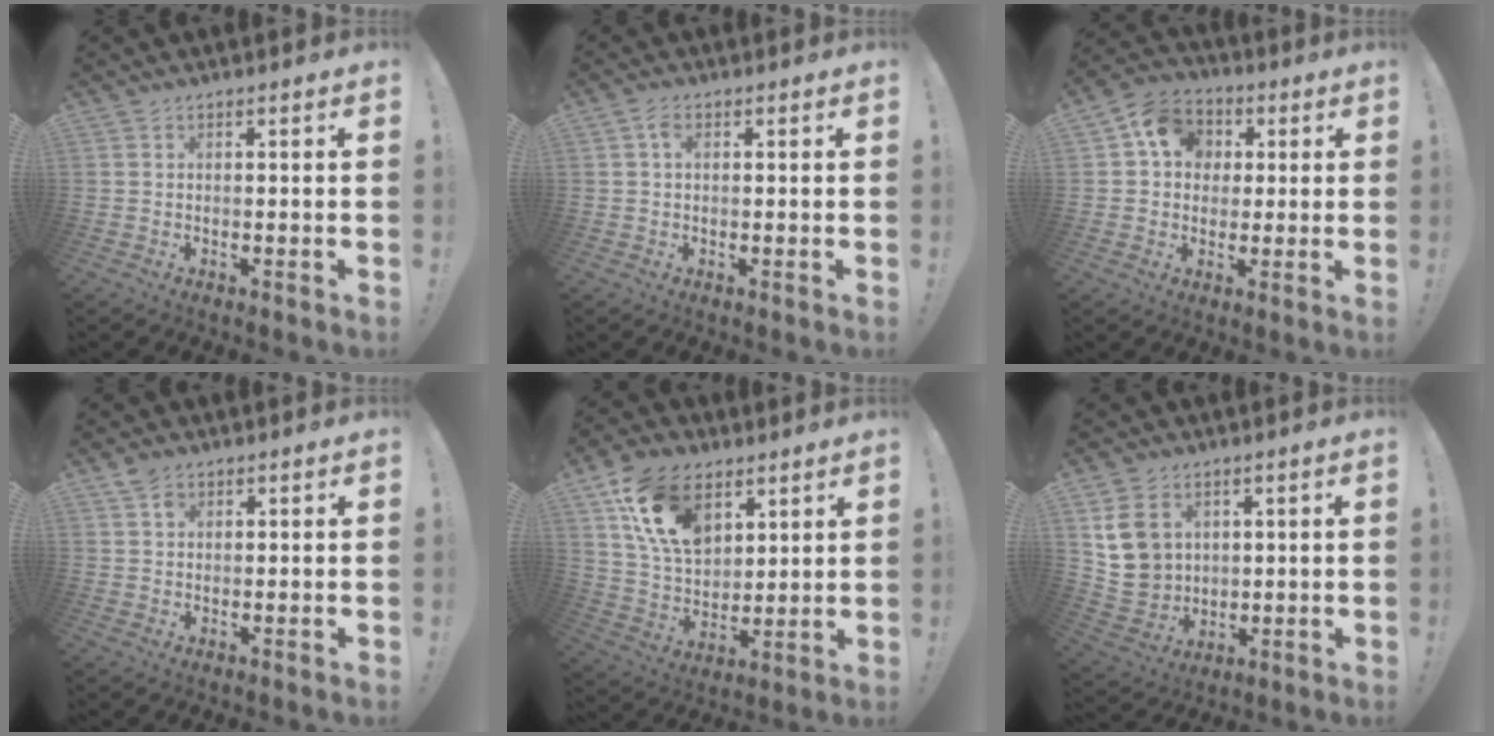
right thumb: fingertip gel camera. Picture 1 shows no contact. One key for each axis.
{"total": 2.6, "fx": 0.9, "fy": 1.6, "fz": 1.8, "tx": -0.039, "ty": 0.006, "tz": 0.015}
{"total": 11.2, "fx": 2.7, "fy": 9.6, "fz": 5.2, "tx": -0.080, "ty": 0.008, "tz": 0.056}
{"total": 2.7, "fx": 1.6, "fy": 1.9, "fz": 1.1, "tx": -0.011, "ty": -0.004, "tz": 0.028}
{"total": 18.4, "fx": 8.9, "fy": 12.0, "fz": 10.7, "tx": -0.193, "ty": -0.031, "tz": 0.171}
{"total": 11.3, "fx": 5.1, "fy": 9.1, "fz": 4.3, "tx": -0.075, "ty": -0.014, "tz": 0.107}